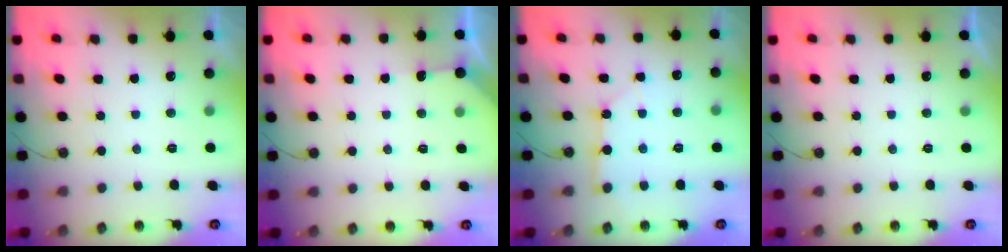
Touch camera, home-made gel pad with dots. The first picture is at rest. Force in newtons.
{"total": 2.9, "press": 2.9, "slide": 0.4}
{"total": 3.5, "press": 3.4, "slide": 0.2}
{"total": 0.0}